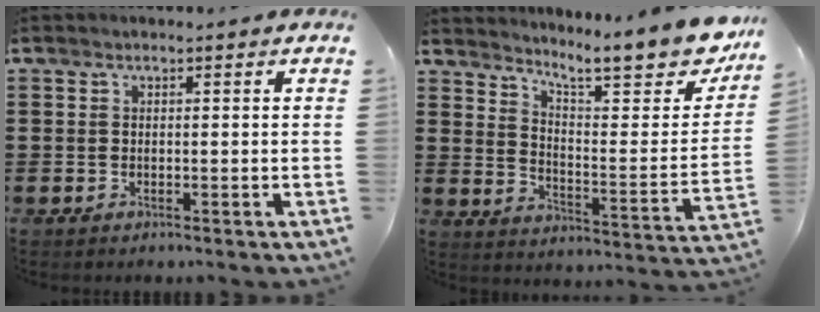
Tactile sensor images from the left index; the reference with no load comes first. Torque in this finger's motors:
{"motor_torque": [1.20, -0.94, 0.21, 0.04]}